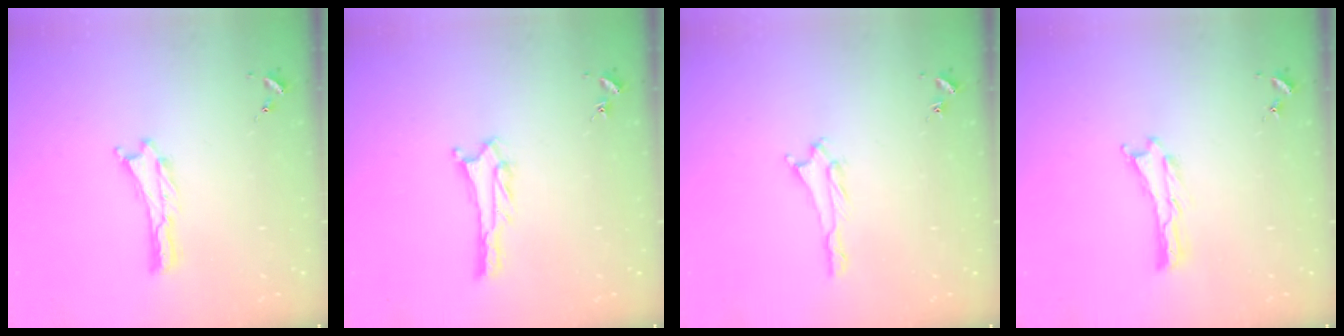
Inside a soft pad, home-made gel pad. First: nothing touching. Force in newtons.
{"total": 2.7, "press": 2.7, "slide": 0.2}
{"total": 1.6, "press": 1.6, "slide": 0.1}
{"total": 0.0}